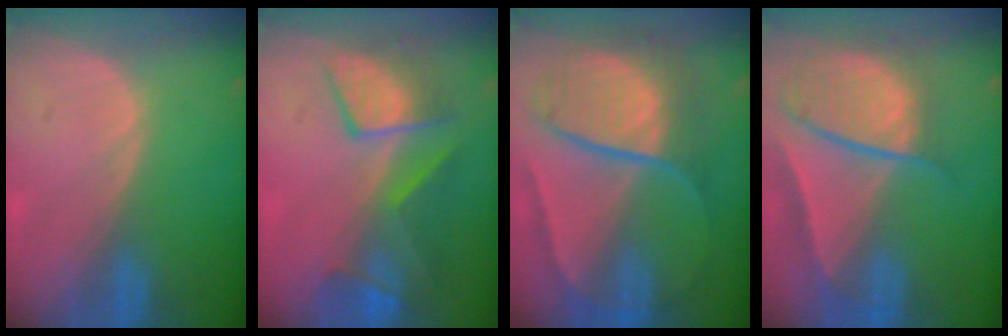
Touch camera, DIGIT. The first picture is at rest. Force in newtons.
{"total": 8.0, "press": 7.9, "slide": 1.6}
{"total": 10.7, "press": 10.6, "slide": 1.0}
{"total": 10.2, "press": 8.4, "slide": 5.7}